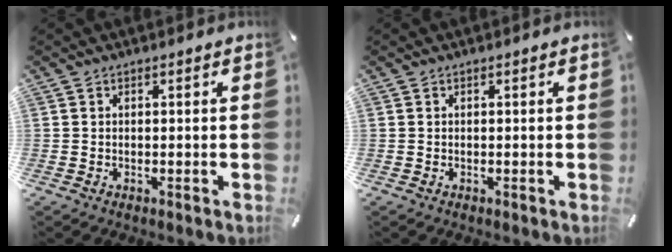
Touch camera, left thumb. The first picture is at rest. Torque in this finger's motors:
{"motor_torque": [0.00, 0.00, -0.01, 0.01, 0.00]}